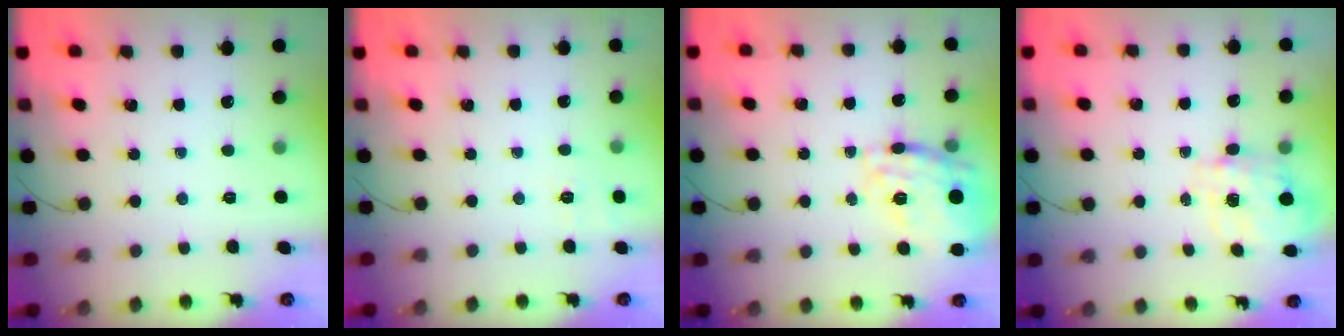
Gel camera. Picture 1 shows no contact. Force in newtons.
{"total": 7.1, "press": 6.8, "slide": 2.0}
{"total": 22.6, "press": 22.5, "slide": 2.7}
{"total": 3.5, "press": 3.4, "slide": 1.0}